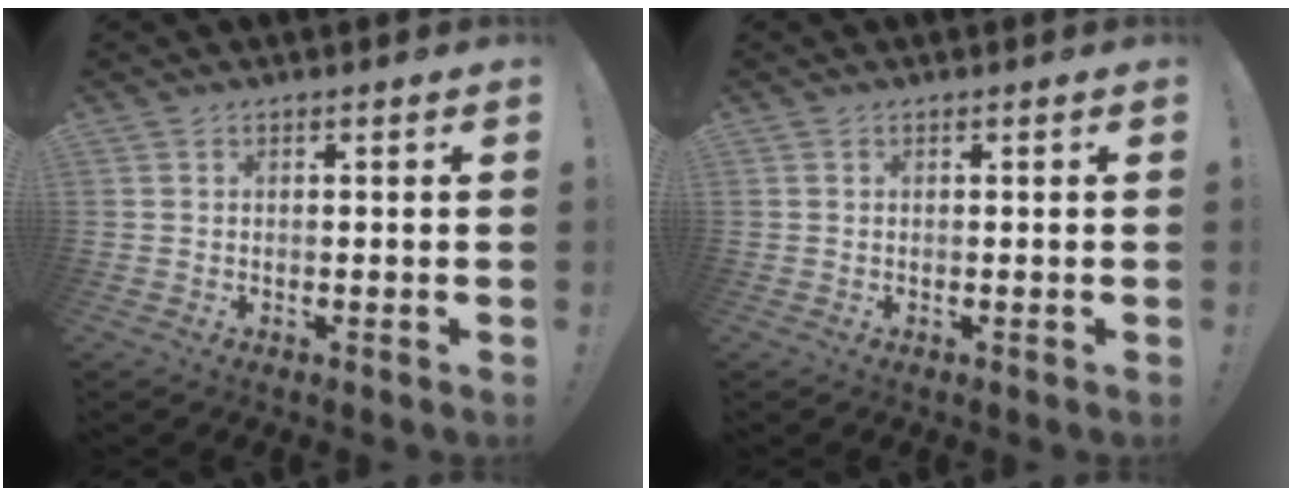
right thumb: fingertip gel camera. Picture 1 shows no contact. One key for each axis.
{"total": 0.0}